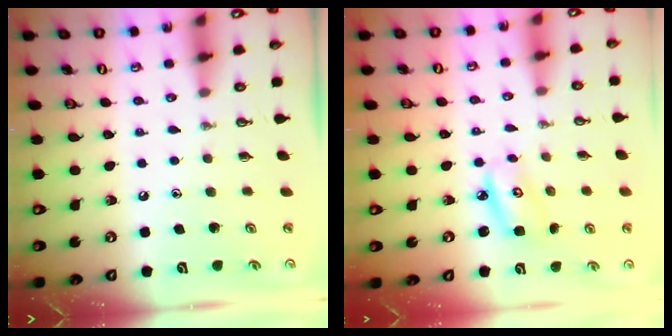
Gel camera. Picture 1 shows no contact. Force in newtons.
{"total": 5.4, "press": 5.4, "slide": 0.4}